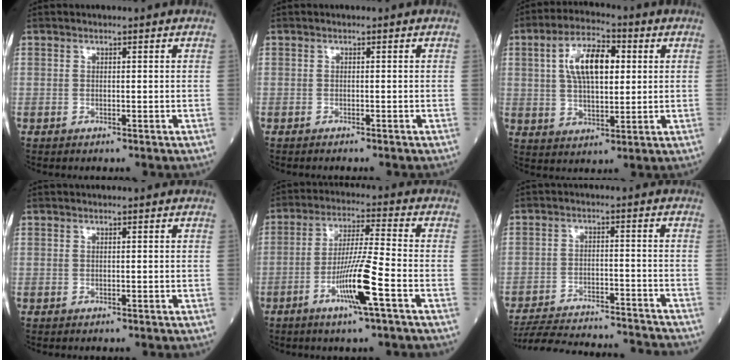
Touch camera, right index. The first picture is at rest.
{"total": 1.2, "force": [-1.1, -0.1, 0.6], "torque": [-0.007, 0.001, -0.012]}
{"total": 10.4, "force": [2.7, 4.3, 9.0], "torque": [-0.171, 0.020, 0.048]}
{"total": 0.0}
{"total": 9.6, "force": [-4.0, -0.7, 8.7], "torque": [-0.169, -0.007, -0.075]}
{"total": 19.2, "force": [-18.3, 1.9, 5.5], "torque": [-0.110, -0.014, -0.254]}